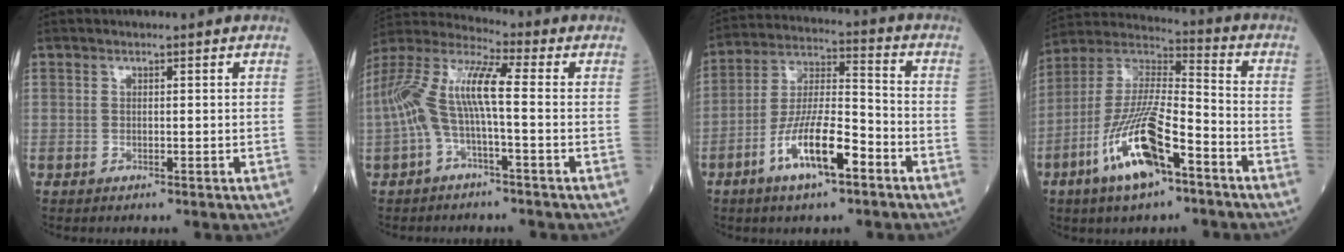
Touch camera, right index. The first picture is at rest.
{"total": 11.3, "force": [-1.3, 1.9, 11.0], "torque": [-0.241, 0.037, -0.034]}
{"total": 11.8, "force": [-5.9, 2.6, 9.9], "torque": [-0.188, -0.001, -0.109]}
{"total": 15.4, "force": [-7.5, 3.9, 12.8], "torque": [-0.259, -0.004, -0.136]}